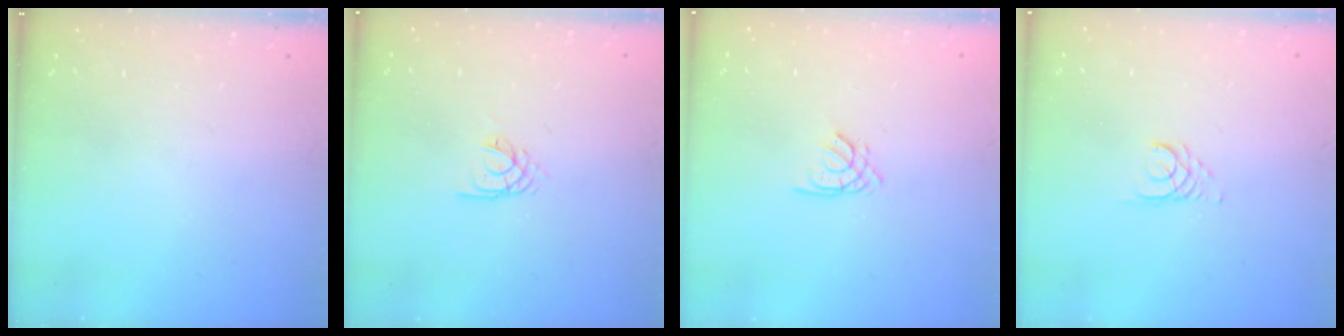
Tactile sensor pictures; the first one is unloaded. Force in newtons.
{"total": 2.2, "press": 2.2, "slide": 0.3}
{"total": 1.5, "press": 1.4, "slide": 0.4}
{"total": 2.6, "press": 2.6, "slide": 0.2}